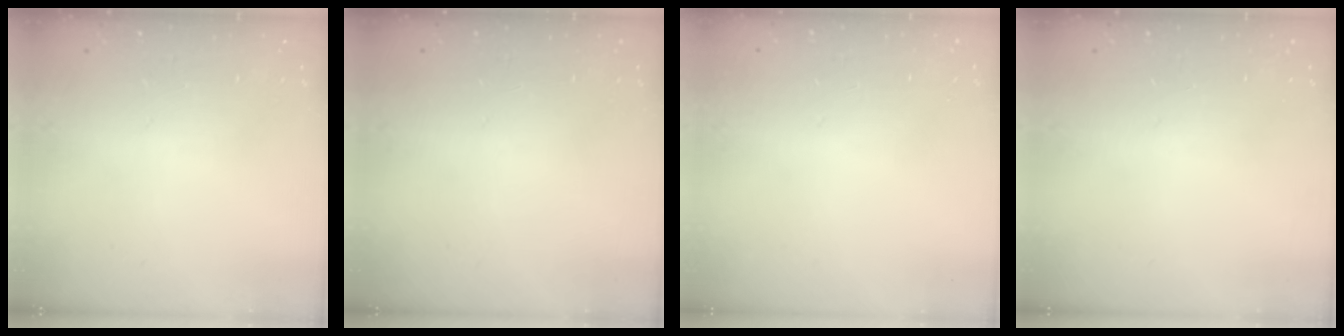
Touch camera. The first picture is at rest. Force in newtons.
{"total": 0.0}
{"total": 0.0}
{"total": 0.0}